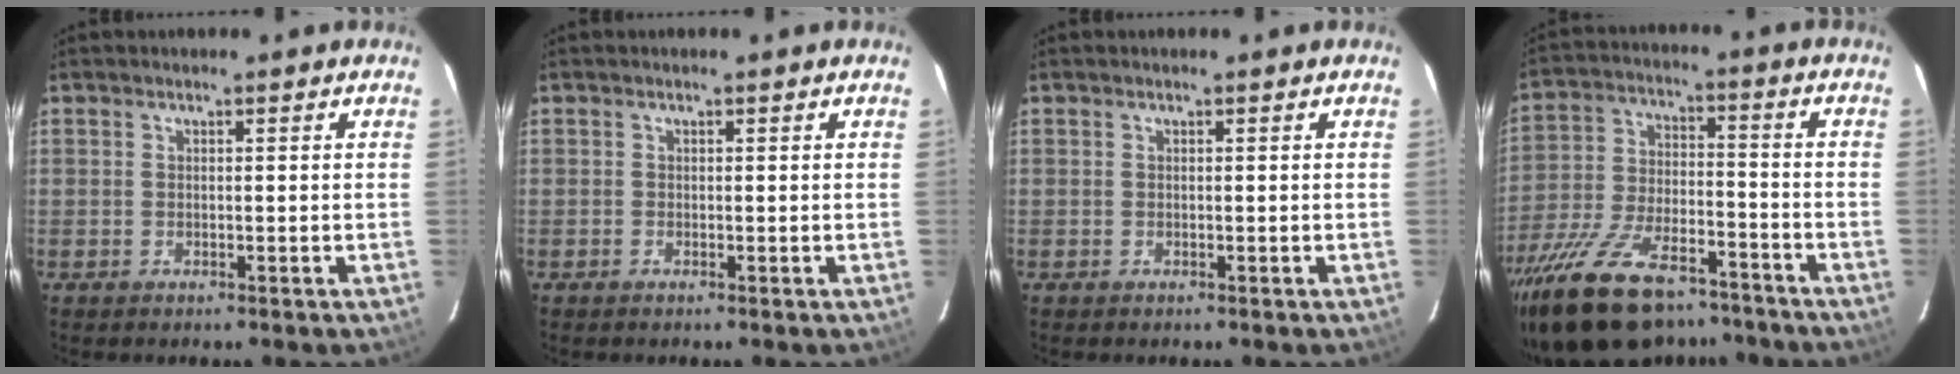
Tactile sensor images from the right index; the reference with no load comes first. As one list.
[{"total": 0.0}, {"total": 0.0}, {"total": 21.8, "force": [-16.3, 9.2, 11.2], "torque": [-0.230, -0.017, -0.262]}]